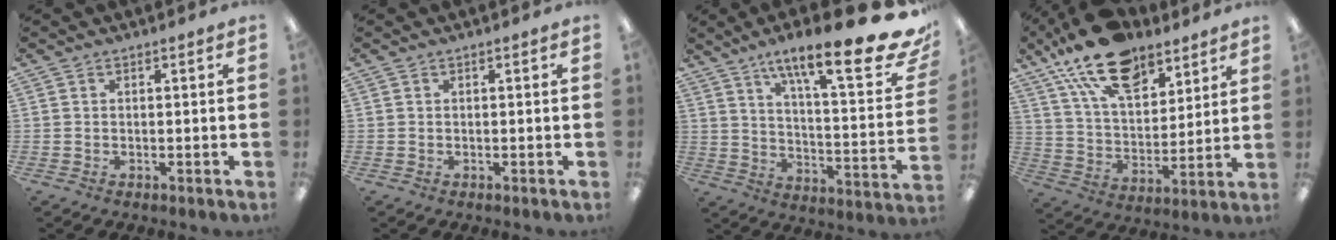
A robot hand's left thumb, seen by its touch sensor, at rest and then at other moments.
{"total": 0.0}
{"total": 22.7, "force": [15.1, 4.8, 16.2], "torque": [-0.244, -0.106, 0.237]}
{"total": 19.7, "force": [13.4, 9.9, 10.5], "torque": [-0.190, -0.061, 0.240]}